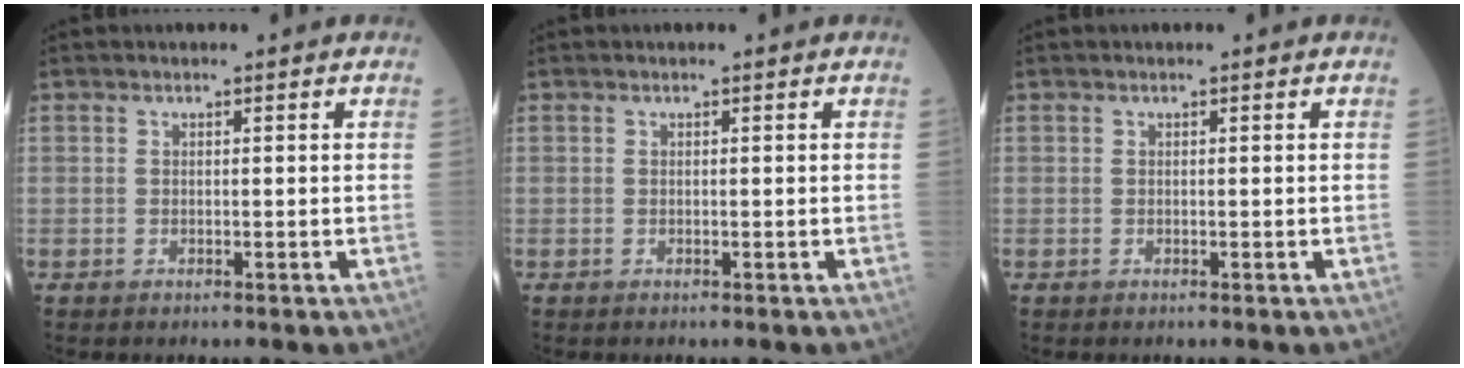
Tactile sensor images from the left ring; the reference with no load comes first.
{"total": 0.0}
{"total": 0.0}